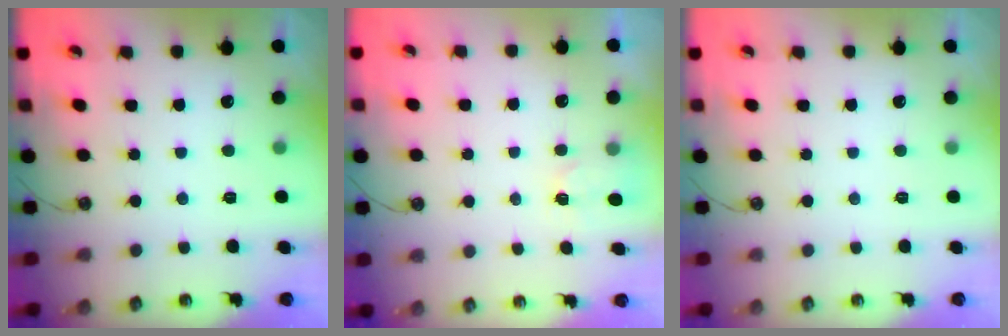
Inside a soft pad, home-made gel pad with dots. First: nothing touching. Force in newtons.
{"total": 2.6, "press": 2.5, "slide": 0.4}
{"total": 0.0}